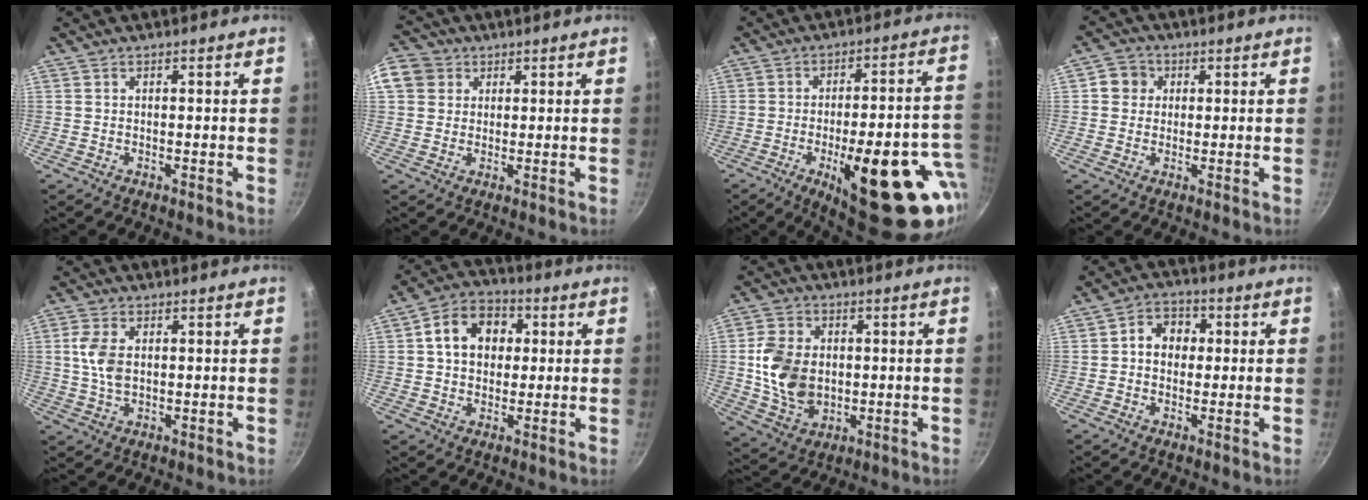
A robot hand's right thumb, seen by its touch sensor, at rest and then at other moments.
{"total": 9.3, "force": [3.0, 8.1, 3.5], "torque": [-0.065, 0.016, 0.047]}
{"total": 28.1, "force": [-9.4, 10.3, 24.3], "torque": [-0.271, 0.014, -0.117]}
{"total": 4.6, "force": [1.0, 4.3, 1.4], "torque": [0.006, 0.004, 0.006]}
{"total": 6.5, "force": [1.1, 4.0, 5.0], "torque": [-0.098, 0.003, 0.022]}
{"total": 11.5, "force": [2.4, 8.8, 6.9], "torque": [-0.086, 0.018, 0.026]}
{"total": 12.5, "force": [0.3, 9.3, 8.3], "torque": [-0.137, -0.005, 0.012]}
{"total": 6.7, "force": [0.7, 5.5, 3.7], "torque": [-0.026, 0.010, 0.001]}